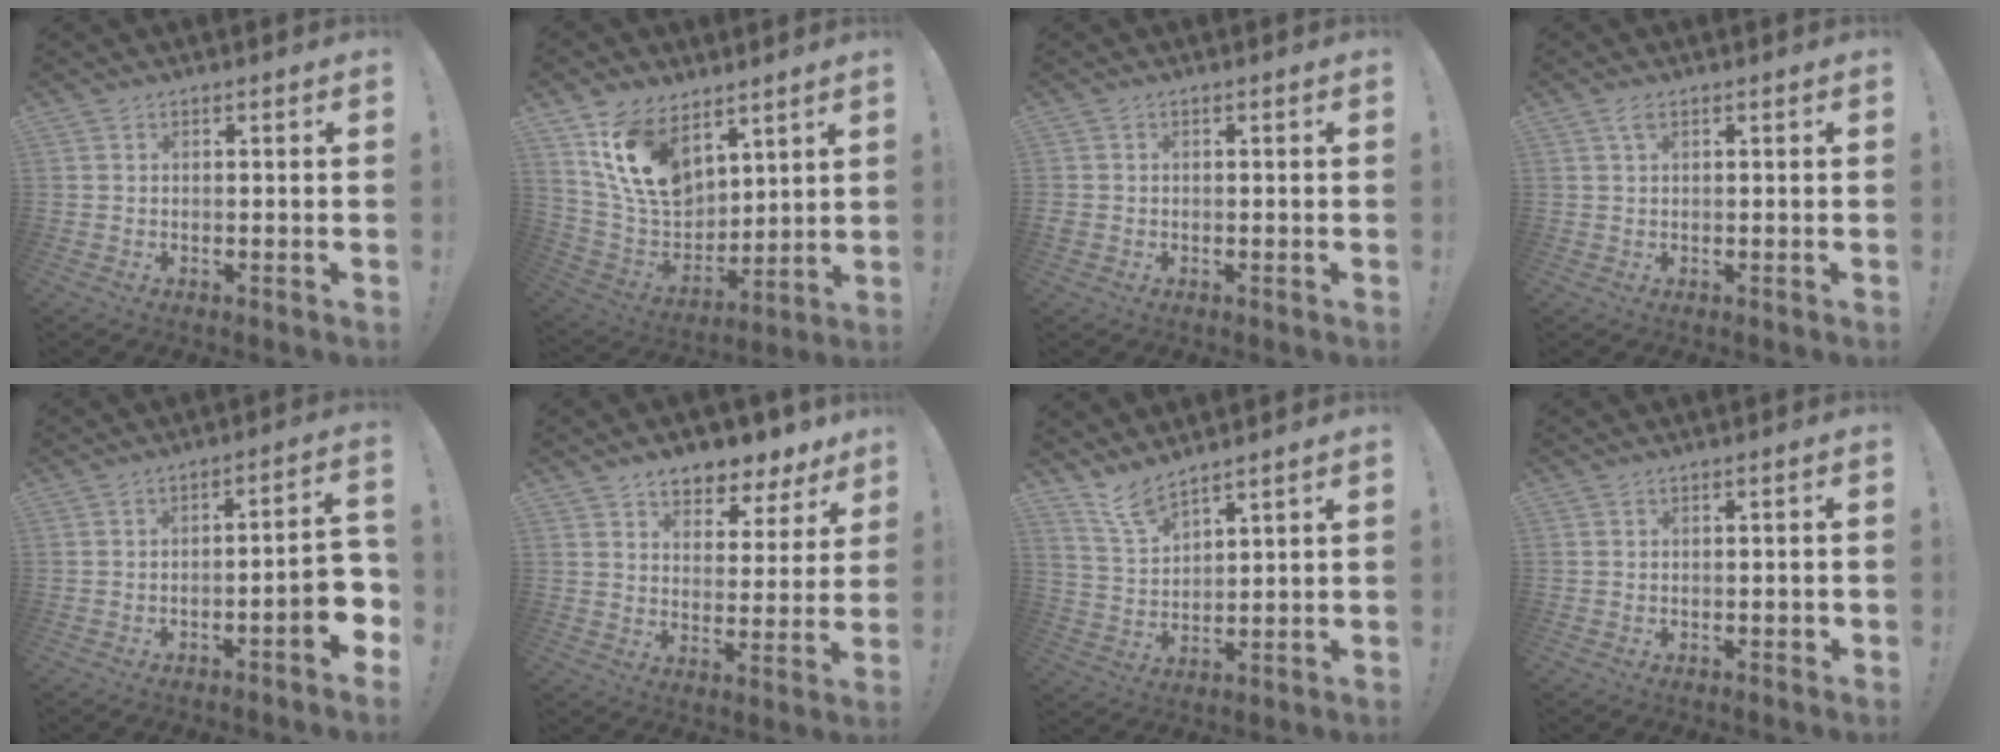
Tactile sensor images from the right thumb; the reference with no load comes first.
{"total": 16.4, "force": [9.0, 10.6, 8.6], "torque": [-0.157, -0.044, 0.178]}
{"total": 1.3, "force": [-0.4, 1.1, 0.5], "torque": [-0.016, 0.005, -0.006]}
{"total": 2.0, "force": [1.0, 0.7, 1.6], "torque": [-0.030, 0.000, 0.016]}
{"total": 8.2, "force": [-3.1, 1.1, 7.5], "torque": [-0.102, 0.004, -0.052]}
{"total": 7.1, "force": [5.9, 3.5, 1.7], "torque": [-0.021, -0.057, 0.108]}
{"total": 7.4, "force": [6.5, 1.5, 3.3], "torque": [-0.077, -0.034, 0.121]}
{"total": 1.2, "force": [-0.7, 0.3, 1.0], "torque": [-0.014, 0.003, -0.011]}